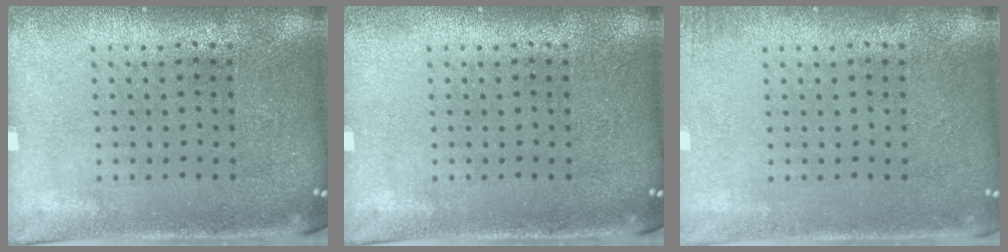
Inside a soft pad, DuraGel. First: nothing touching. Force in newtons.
{"total": 0.0}
{"total": 1.2, "press": 1.2, "slide": 0.2}